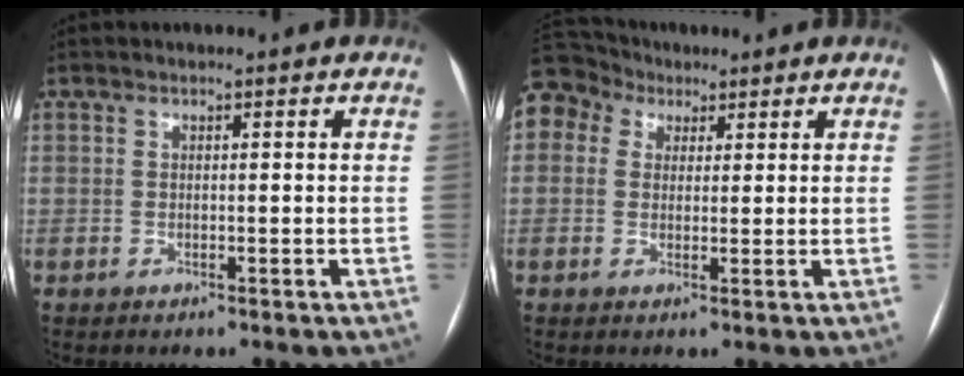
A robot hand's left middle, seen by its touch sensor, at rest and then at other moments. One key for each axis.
{"total": 10.5, "fx": 5.4, "fy": 8.4, "fz": 3.2, "tx": -0.090, "ty": 0.058, "tz": 0.103}